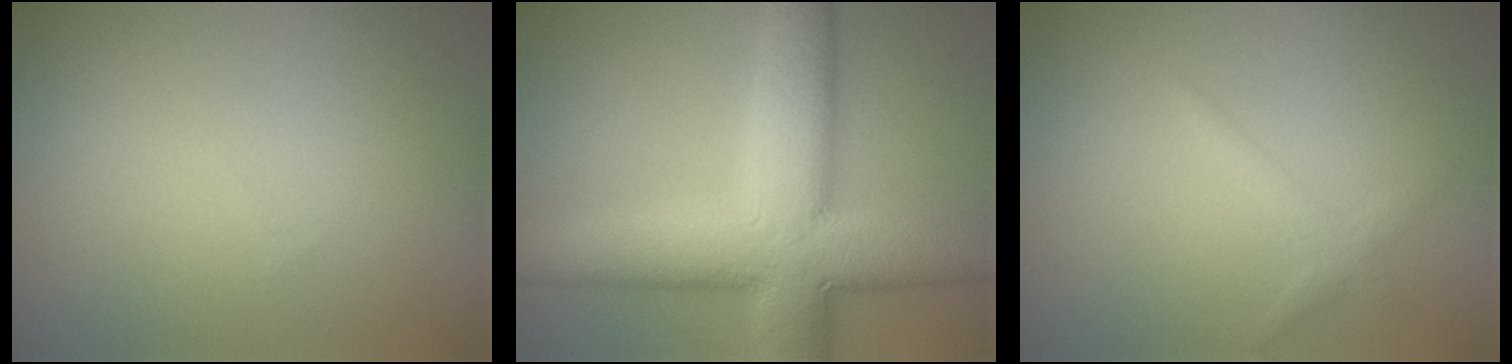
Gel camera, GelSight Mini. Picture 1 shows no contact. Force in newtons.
{"total": 12.0, "press": 12.0, "slide": 1.1}
{"total": 1.4, "press": 1.4, "slide": 0.1}